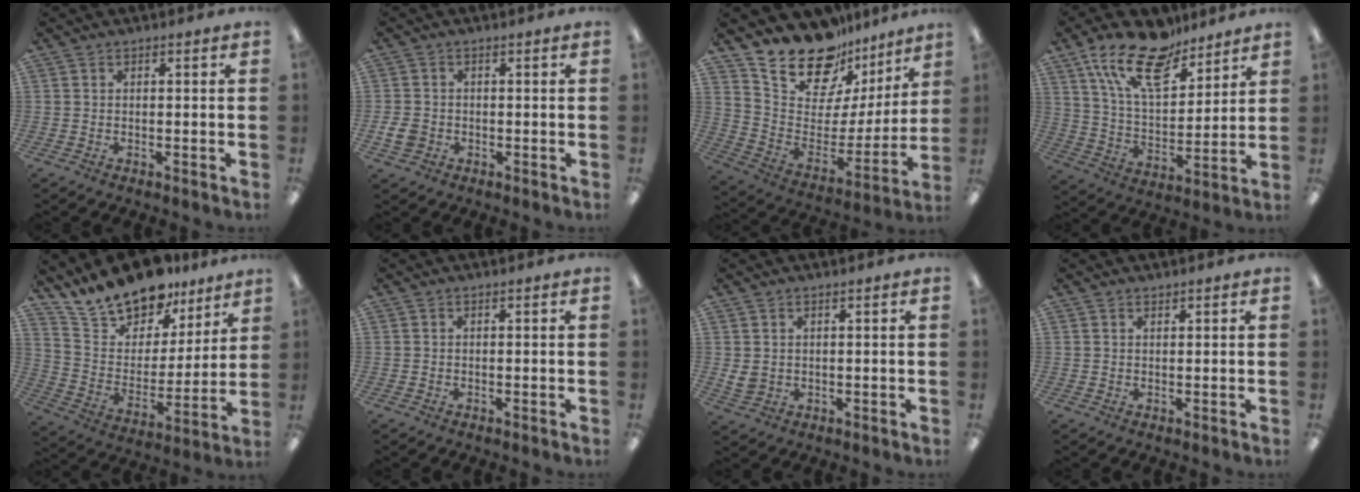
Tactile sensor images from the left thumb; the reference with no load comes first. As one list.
[{"total": 3.4, "force": [-0.7, 2.9, 1.6], "torque": [-0.032, 0.005, -0.013]}, {"total": 18.0, "force": [15.8, 7.4, 4.5], "torque": [-0.098, -0.137, 0.283]}, {"total": 18.1, "force": [12.8, 8.0, 10.0], "torque": [-0.187, -0.058, 0.230]}, {"total": 16.5, "force": [14.6, 7.0, 3.3], "torque": [-0.090, -0.115, 0.271]}, {"total": 0.0}, {"total": 3.0, "force": [1.4, 2.3, 1.4], "torque": [-0.029, -0.006, 0.024]}, {"total": 0.8, "force": [0.8, 0.2, 0.1], "torque": [-0.002, 0.000, 0.015]}]